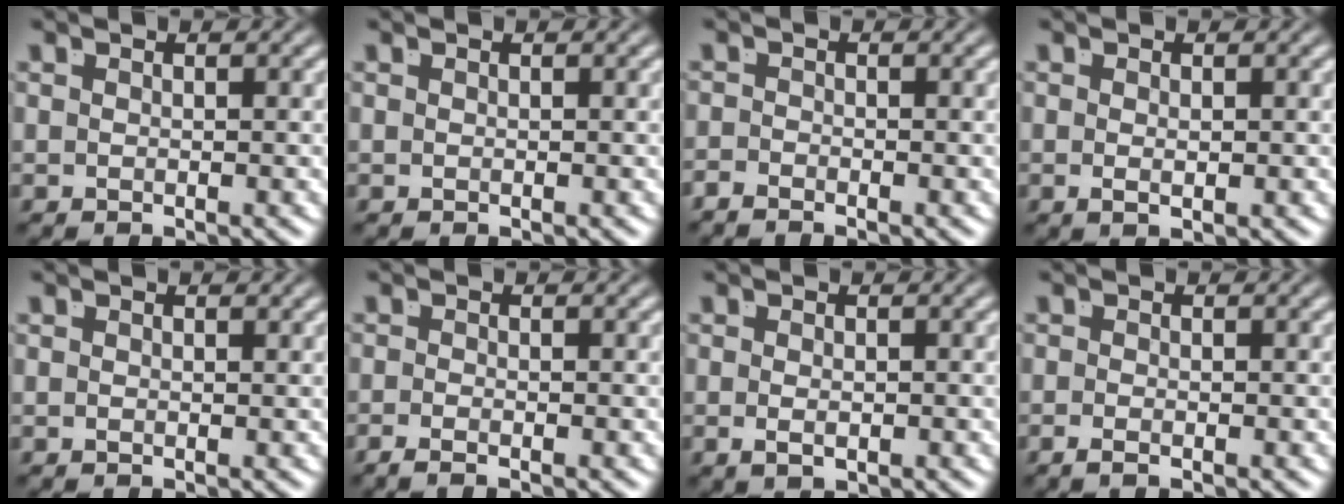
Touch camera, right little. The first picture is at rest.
{"total": 0.0}
{"total": 1.4, "force": [-1.4, -0.3, 0.1], "torque": [0.003, -0.012, -0.021]}
{"total": 0.8, "force": [-0.2, -0.3, 0.8], "torque": [-0.014, -0.010, 0.002]}
{"total": 0.0}
{"total": 1.5, "force": [-1.3, -0.2, 0.6], "torque": [-0.014, -0.008, -0.021]}
{"total": 1.3, "force": [-0.7, 0.3, 1.0], "torque": [-0.026, -0.014, 0.000]}
{"total": 1.2, "force": [-1.0, -0.3, 0.5], "torque": [-0.012, -0.007, -0.014]}